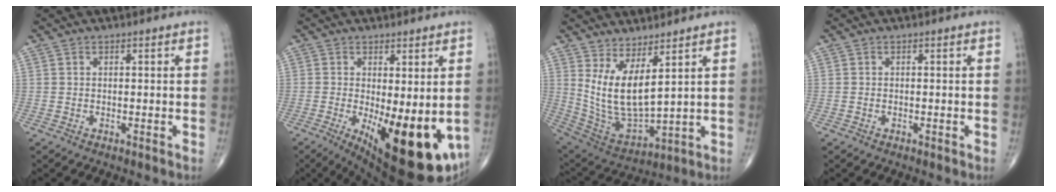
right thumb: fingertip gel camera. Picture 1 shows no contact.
{"total": 17.2, "force": [-3.7, 6.1, 15.7], "torque": [-0.189, -0.030, -0.028]}
{"total": 11.9, "force": [4.7, 4.5, 10.0], "torque": [-0.195, -0.050, 0.113]}
{"total": 0.0}